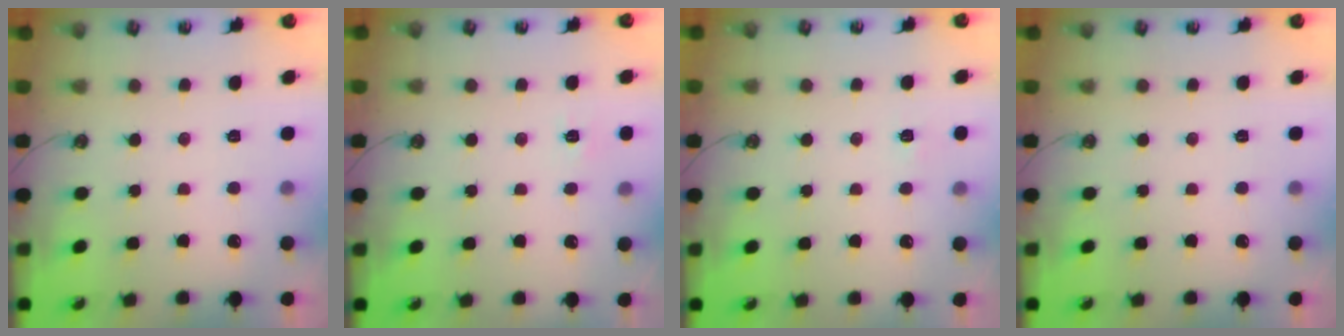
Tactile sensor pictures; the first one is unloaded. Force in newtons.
{"total": 4.7, "press": 4.6, "slide": 0.7}
{"total": 4.0, "press": 4.0, "slide": 0.4}
{"total": 0.0}